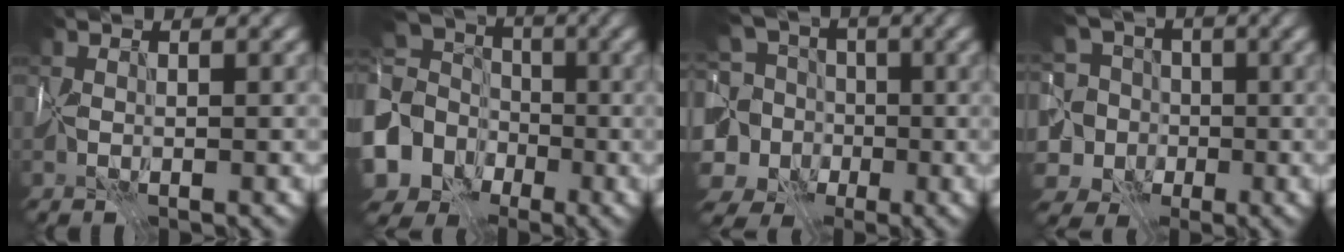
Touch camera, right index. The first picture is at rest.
{"total": 15.2, "force": [-4.7, 12.7, 6.8], "torque": [-0.180, -0.020, -0.103]}
{"total": 12.1, "force": [-2.6, 10.7, 5.0], "torque": [-0.128, 0.010, -0.075]}
{"total": 11.6, "force": [-3.2, 10.6, 3.5], "torque": [-0.095, 0.013, -0.086]}